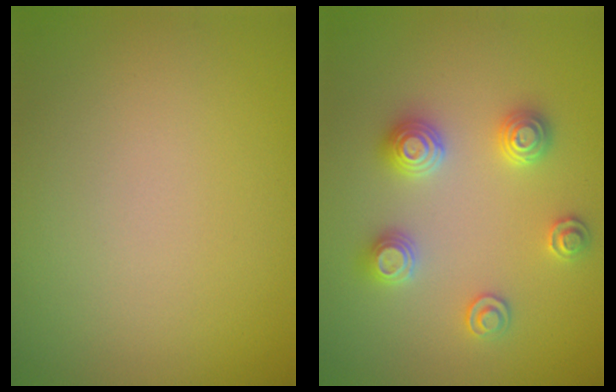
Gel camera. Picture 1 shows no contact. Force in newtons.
{"total": 3.0, "press": 3.0, "slide": 0.5}